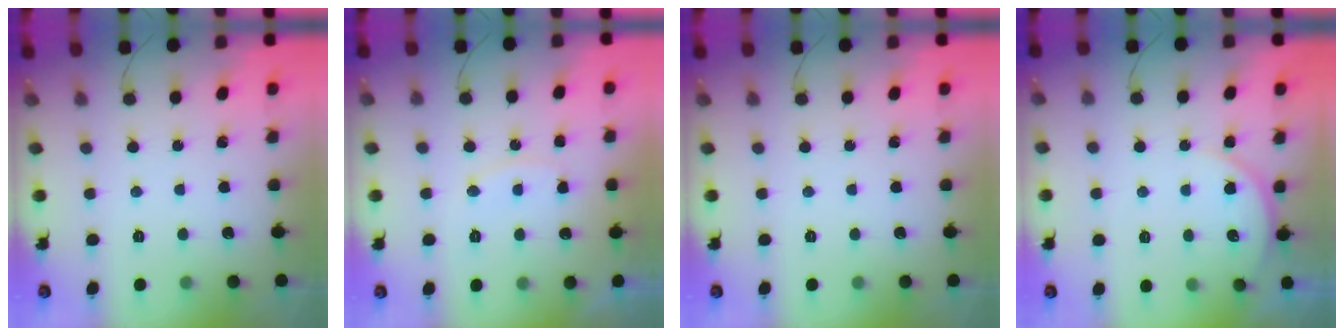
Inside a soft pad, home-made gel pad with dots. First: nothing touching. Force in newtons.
{"total": 7.4, "press": 7.4, "slide": 0.3}
{"total": 0.0}
{"total": 5.8, "press": 5.8, "slide": 0.7}